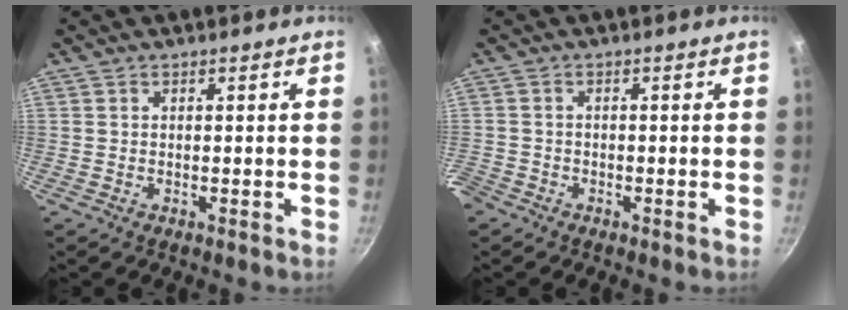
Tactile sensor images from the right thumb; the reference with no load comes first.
{"total": 3.3, "force": [-2.1, 2.4, 0.8], "torque": [-0.027, 0.014, -0.043]}